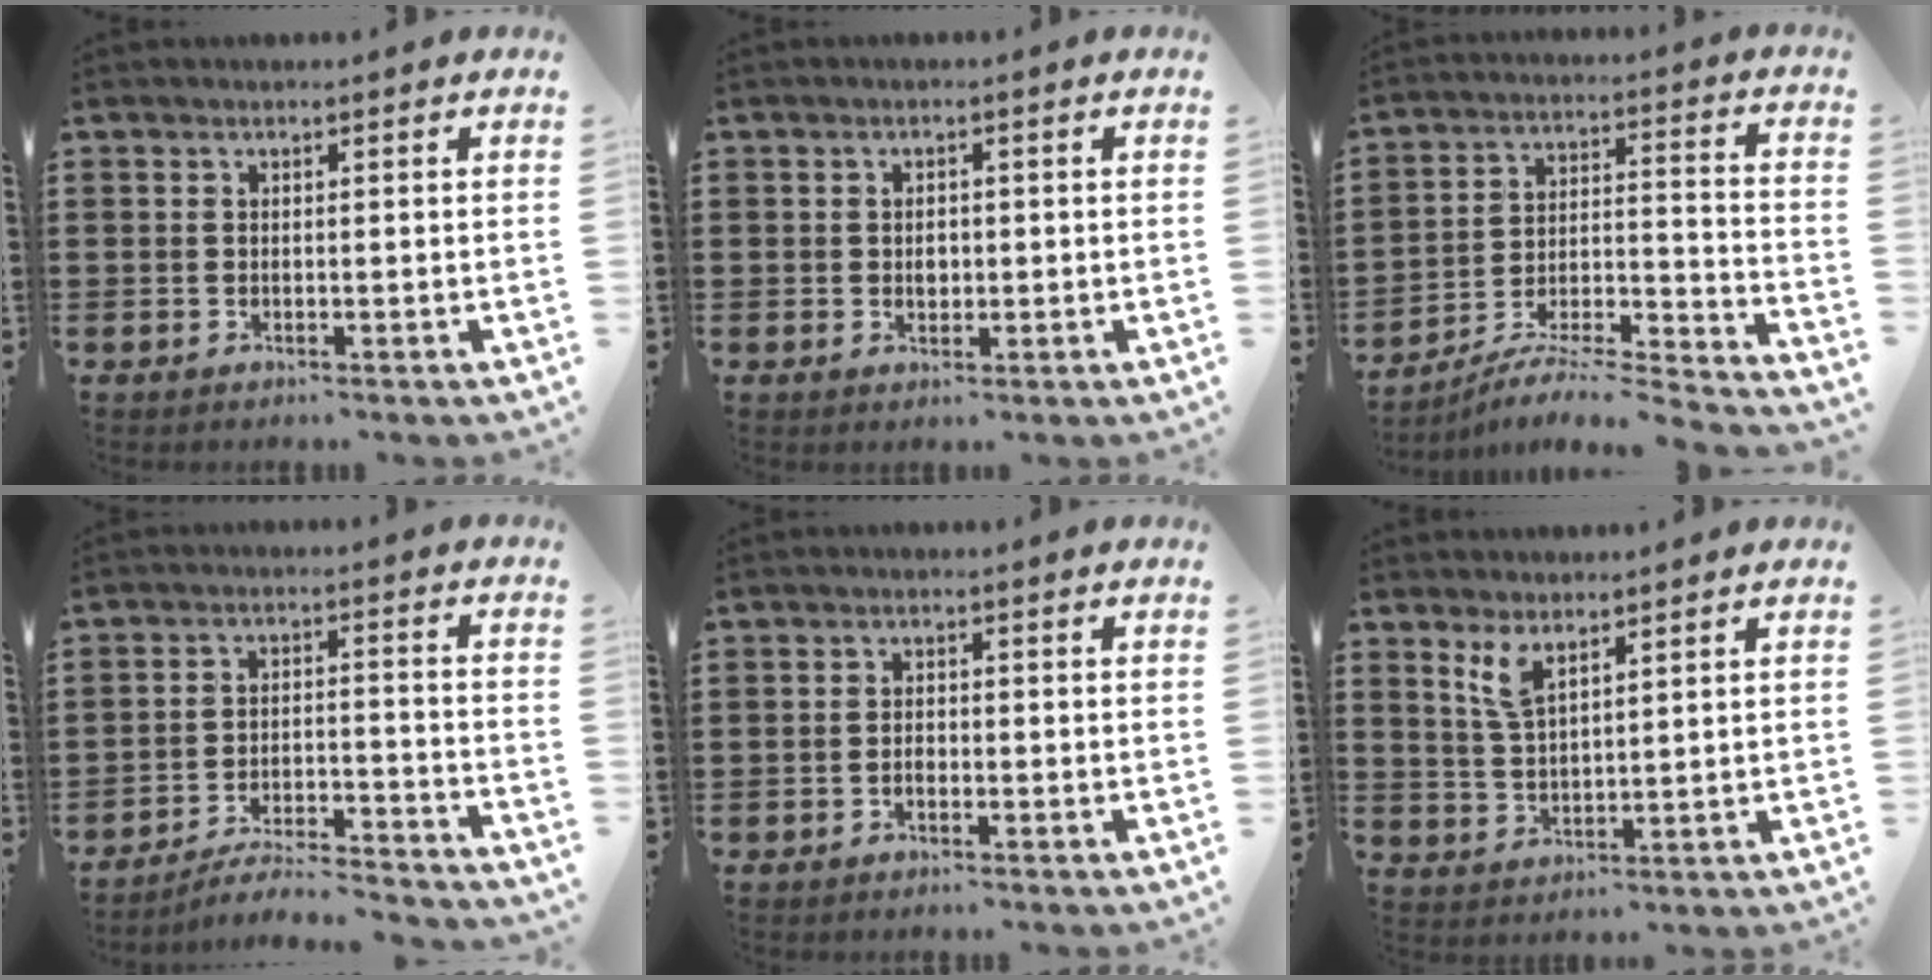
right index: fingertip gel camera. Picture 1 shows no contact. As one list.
[{"total": 1.8, "force": [0.0, 1.3, 1.3], "torque": [-0.018, 0.003, -0.003]}, {"total": 5.9, "force": [-5.5, 0.3, 2.2], "torque": [-0.030, -0.005, -0.111]}, {"total": 5.7, "force": [-5.4, 0.2, 1.7], "torque": [-0.034, -0.004, -0.108]}, {"total": 1.3, "force": [-0.7, 0.6, 0.9], "torque": [-0.018, 0.002, -0.013]}, {"total": 4.0, "force": [2.7, 1.3, 2.8], "torque": [-0.061, 0.002, 0.048]}]